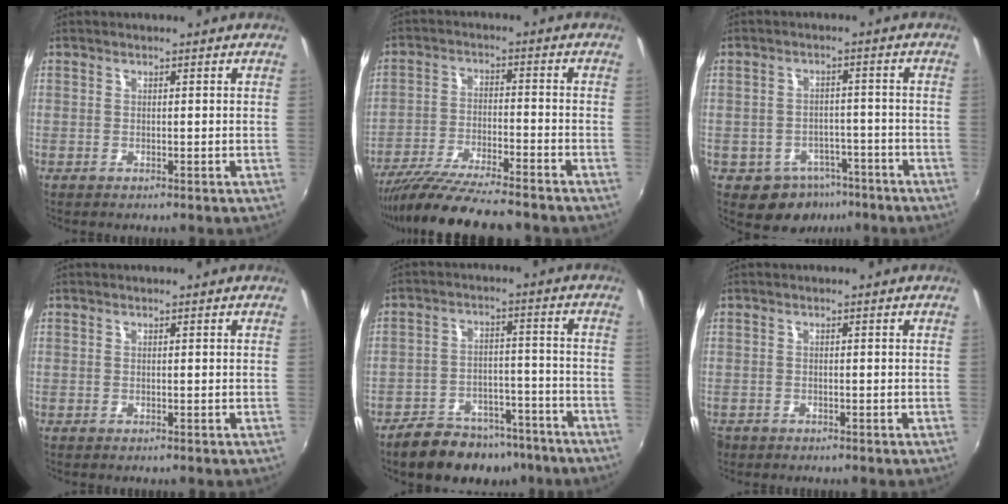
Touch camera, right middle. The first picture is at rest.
{"total": 14.6, "force": [-12.7, 1.4, 7.1], "torque": [-0.148, -0.036, -0.215]}
{"total": 8.0, "force": [-4.9, 5.8, 2.3], "torque": [-0.052, 0.014, -0.052]}
{"total": 0.0}
{"total": 14.7, "force": [-11.8, 6.6, 5.8], "torque": [-0.122, 0.008, -0.158]}
{"total": 1.7, "force": [-1.1, 1.2, 0.4], "torque": [-0.012, -0.004, -0.020]}